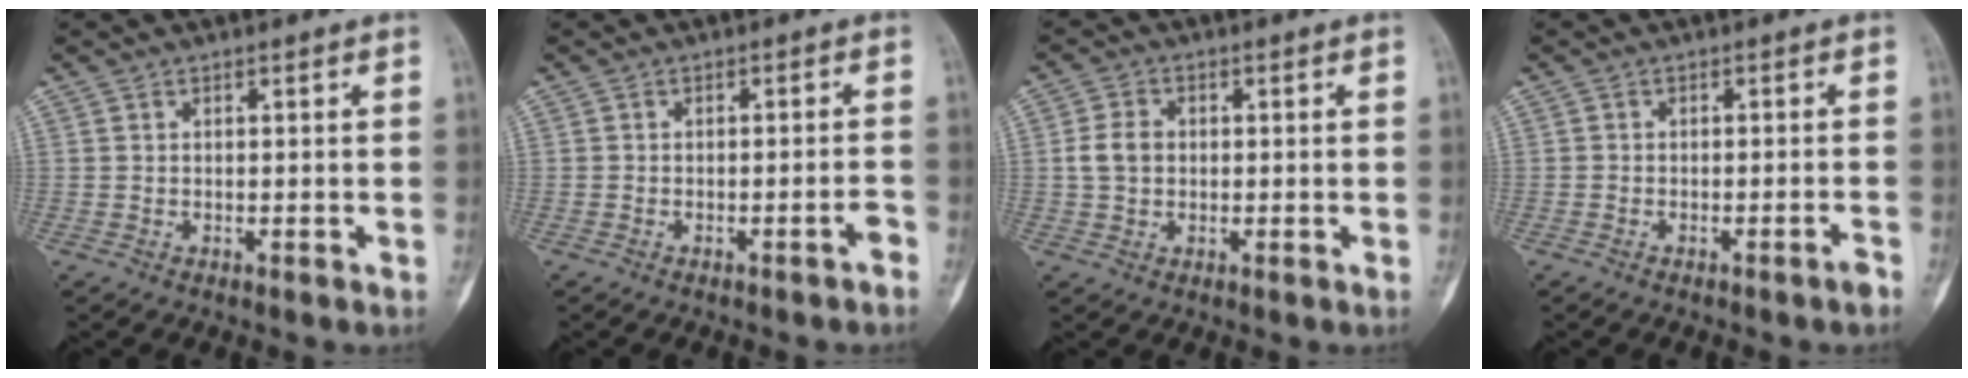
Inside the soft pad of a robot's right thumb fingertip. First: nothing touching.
{"total": 2.0, "force": [-1.4, 0.4, 1.4], "torque": [-0.015, 0.021, -0.020]}
{"total": 4.7, "force": [0.2, 3.7, 2.9], "torque": [-0.046, 0.007, 0.000]}
{"total": 1.6, "force": [-1.3, 0.2, 1.0], "torque": [-0.012, 0.010, -0.020]}